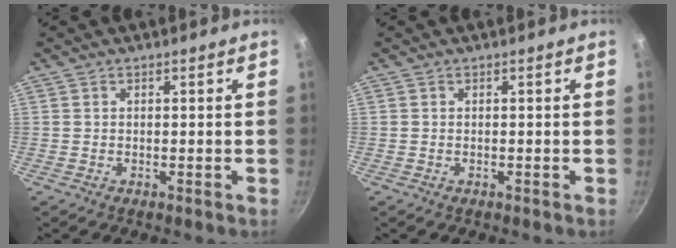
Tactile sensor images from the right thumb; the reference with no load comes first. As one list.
[{"total": 0.0}]